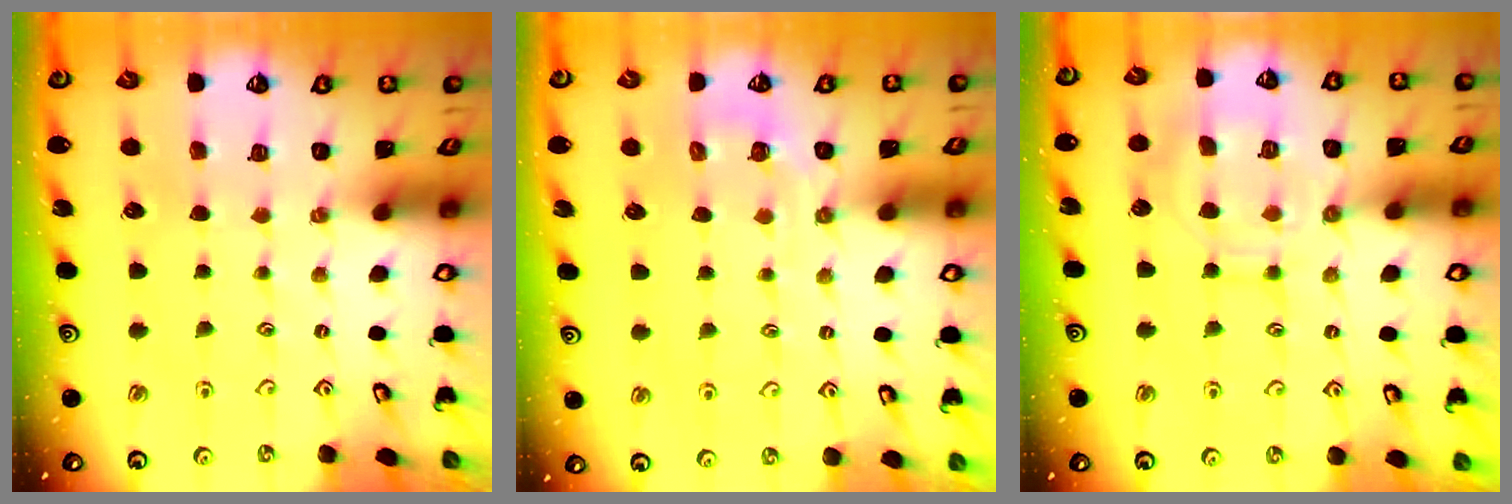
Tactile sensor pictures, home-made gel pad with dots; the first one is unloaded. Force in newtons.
{"total": 2.9, "press": 2.6, "slide": 1.2}
{"total": 10.9, "press": 10.9, "slide": 0.9}